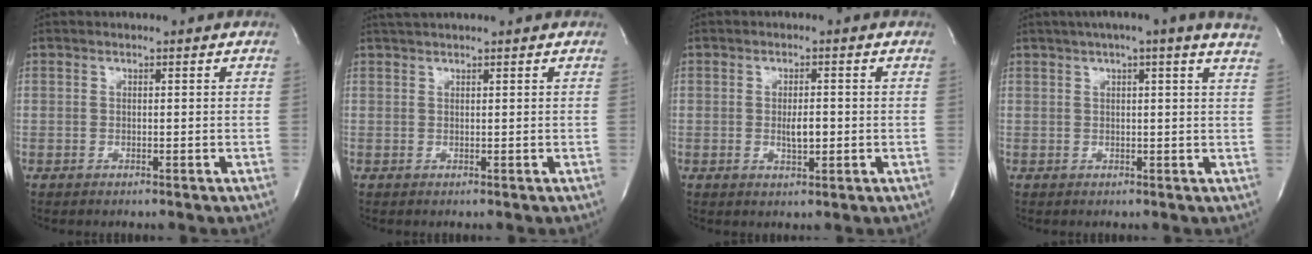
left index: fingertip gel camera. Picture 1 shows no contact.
{"total": 3.4, "force": [3.0, -0.2, 1.6], "torque": [-0.021, 0.030, 0.052]}
{"total": 2.8, "force": [-0.4, 0.9, 2.6], "torque": [-0.048, -0.001, -0.003]}
{"total": 11.3, "force": [8.6, -0.1, 7.3], "torque": [-0.109, 0.029, 0.092]}